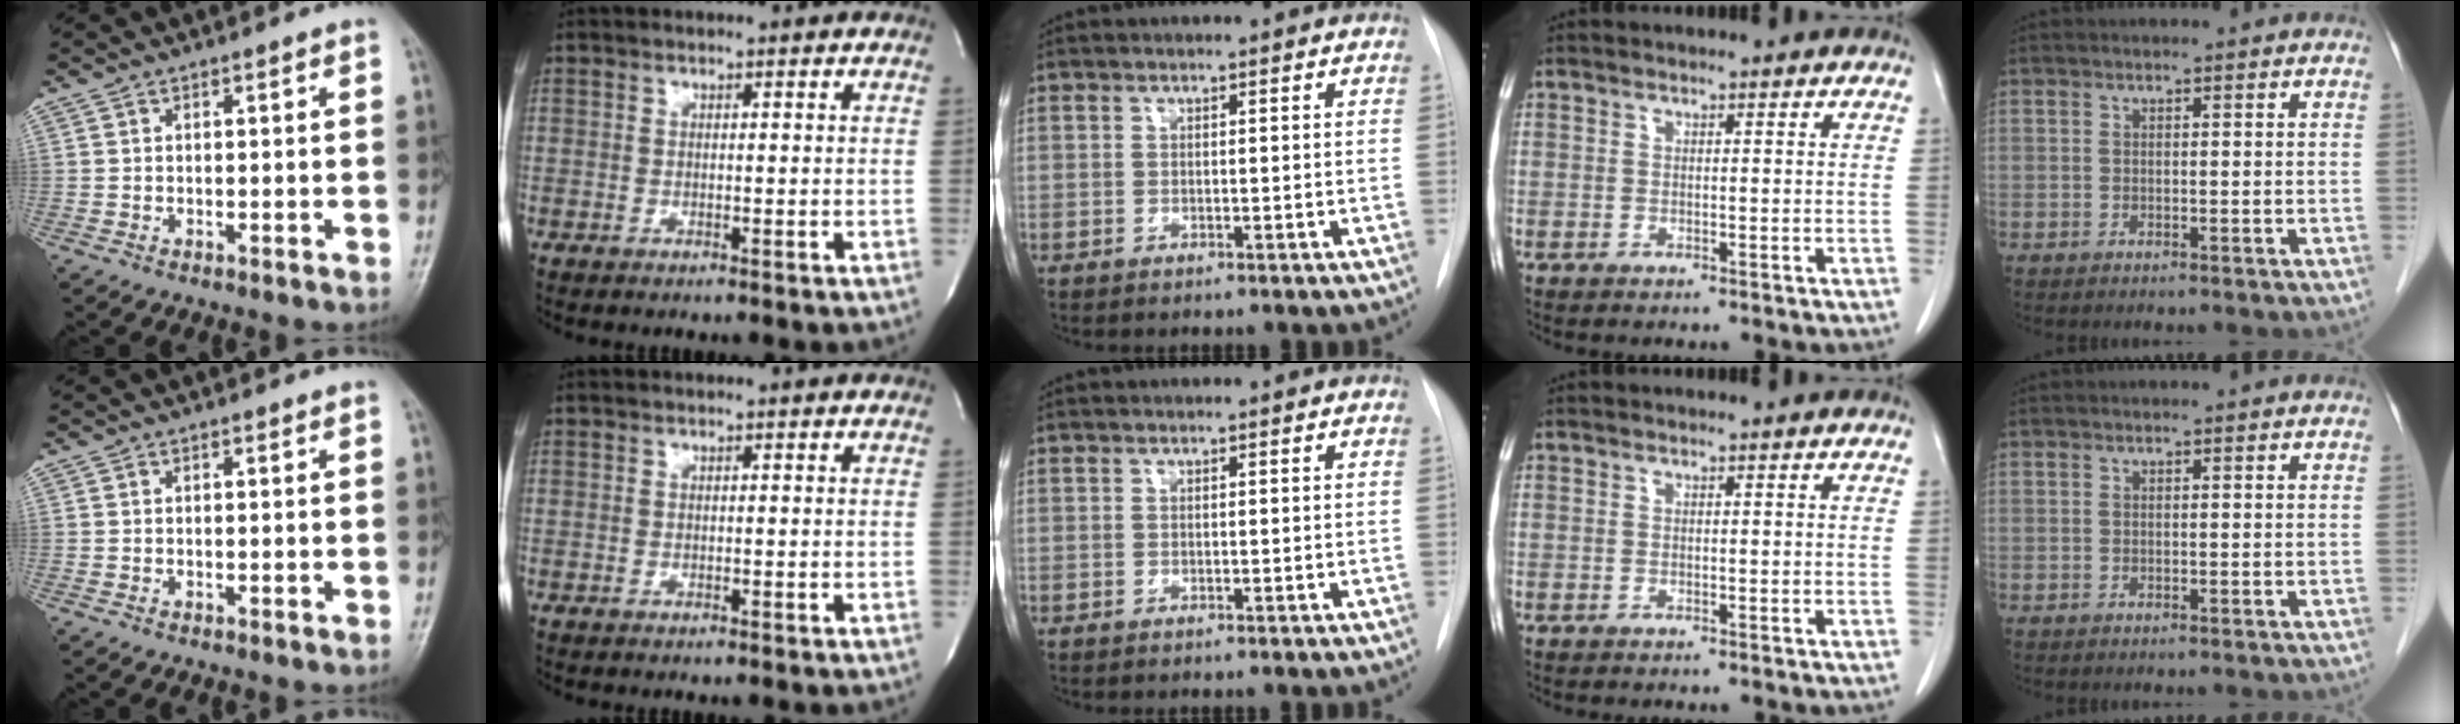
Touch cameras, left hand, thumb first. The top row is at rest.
{}